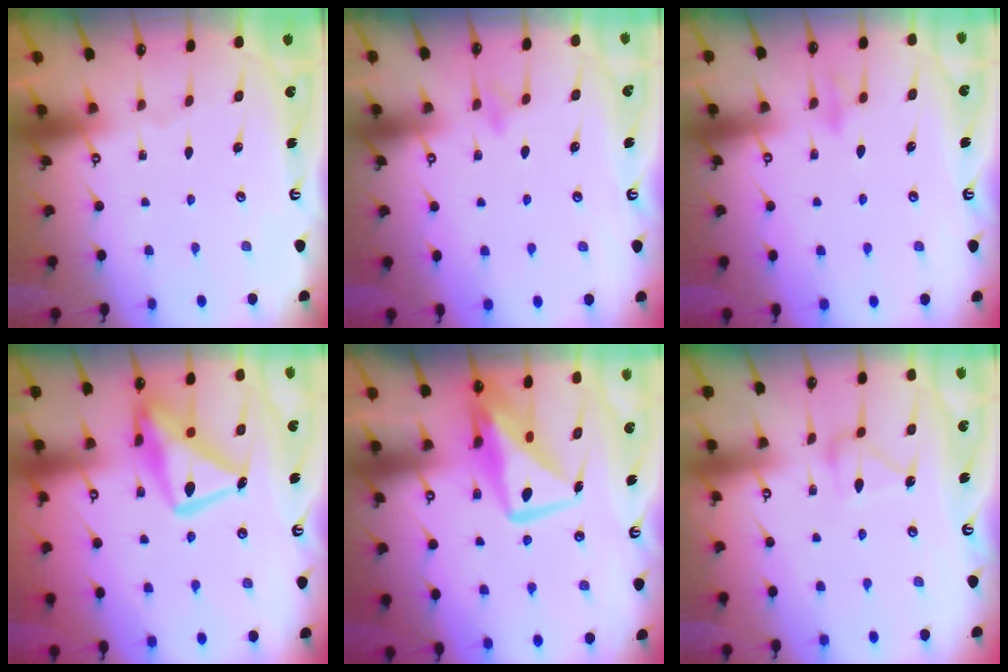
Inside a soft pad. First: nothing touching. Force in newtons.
{"total": 7.7, "press": 7.6, "slide": 0.8}
{"total": 8.2, "press": 8.2, "slide": 0.6}
{"total": 17.1, "press": 17.0, "slide": 1.7}
{"total": 13.8, "press": 13.8, "slide": 1.1}
{"total": 12.3, "press": 12.3, "slide": 0.6}